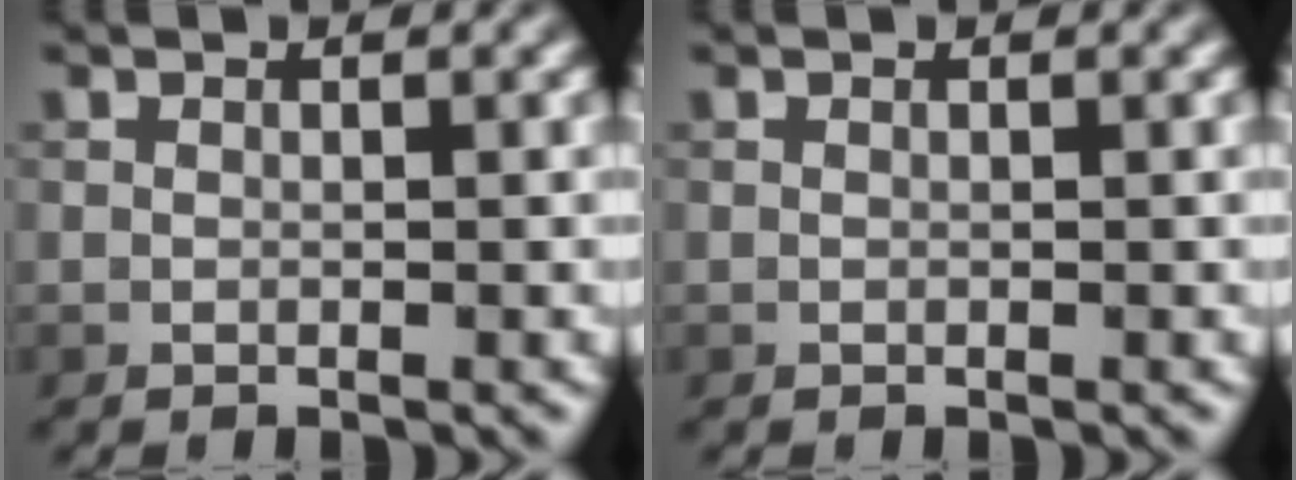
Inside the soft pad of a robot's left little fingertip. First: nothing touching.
{"total": 0.0}